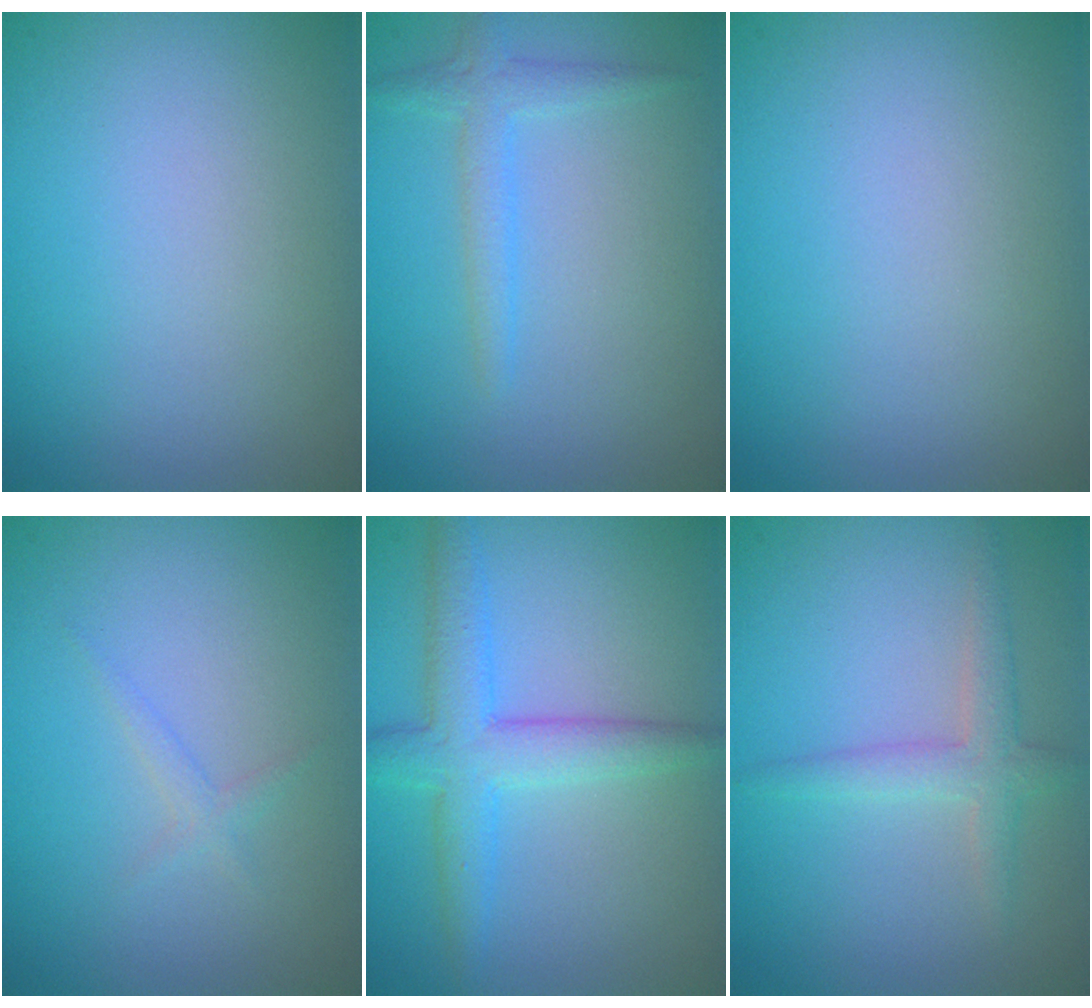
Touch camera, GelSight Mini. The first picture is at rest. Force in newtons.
{"total": 1.9, "press": 1.9, "slide": 0.1}
{"total": 0.0}
{"total": 0.9, "press": 0.9, "slide": 0.1}
{"total": 3.3, "press": 3.3, "slide": 0.2}
{"total": 2.3, "press": 2.3, "slide": 0.1}